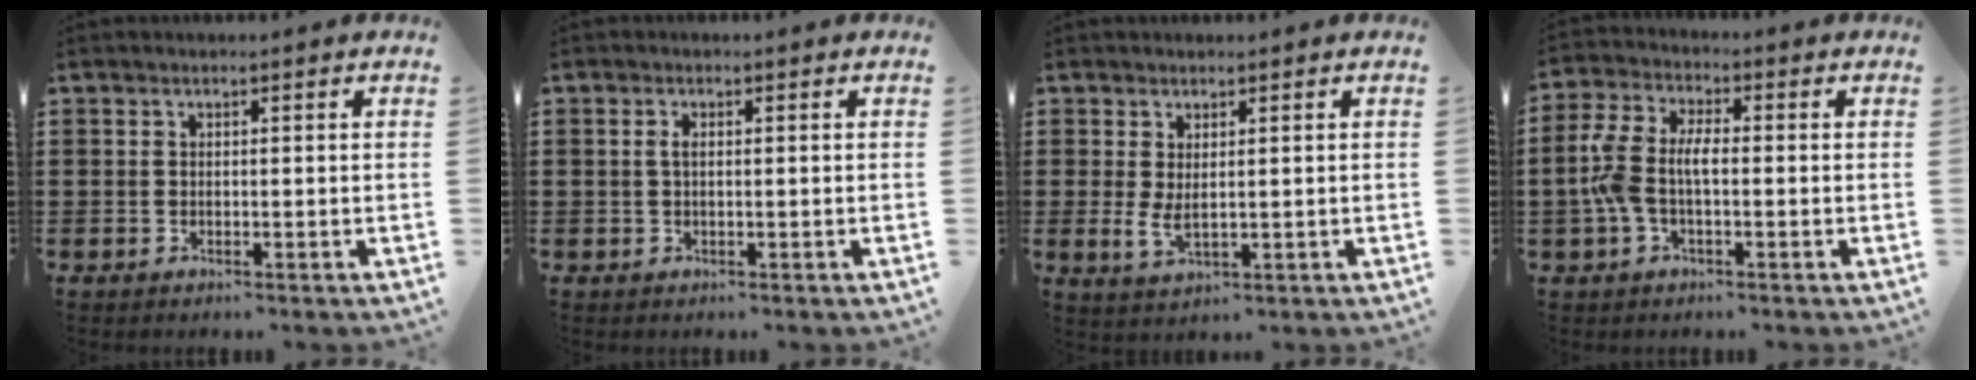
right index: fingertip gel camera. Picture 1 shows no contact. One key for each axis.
{"total": 1.4, "fx": 0.1, "fy": 0.5, "fz": 1.3, "tx": -0.026, "ty": 0.004, "tz": -0.001}
{"total": 3.0, "fx": 0.8, "fy": 1.1, "fz": 2.7, "tx": -0.061, "ty": -0.003, "tz": 0.013}
{"total": 6.8, "fx": -0.8, "fy": 3.4, "fz": 5.8, "tx": -0.145, "ty": -0.003, "tz": -0.024}